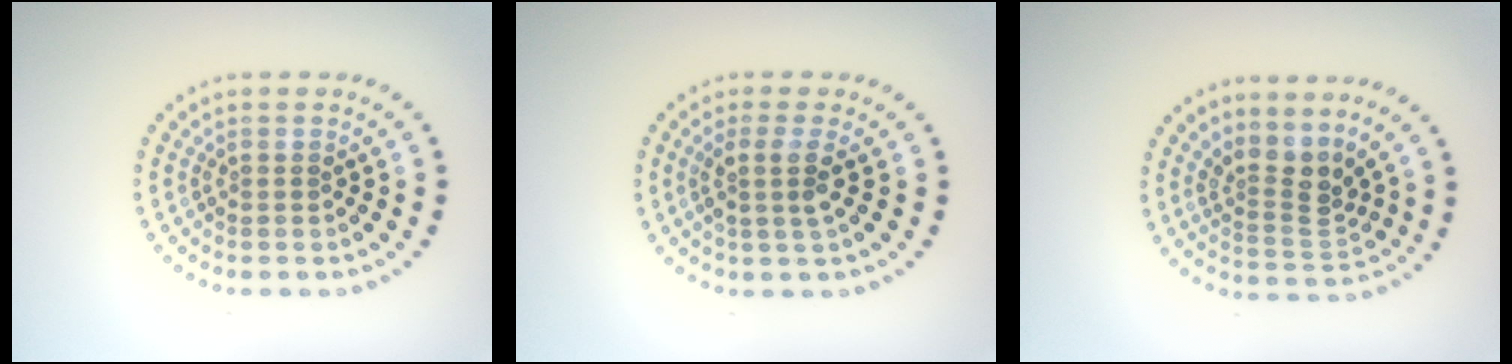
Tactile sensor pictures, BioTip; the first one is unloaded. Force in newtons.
{"total": 2.3, "press": 1.8, "slide": 1.4}
{"total": 3.2, "press": 2.2, "slide": 2.4}